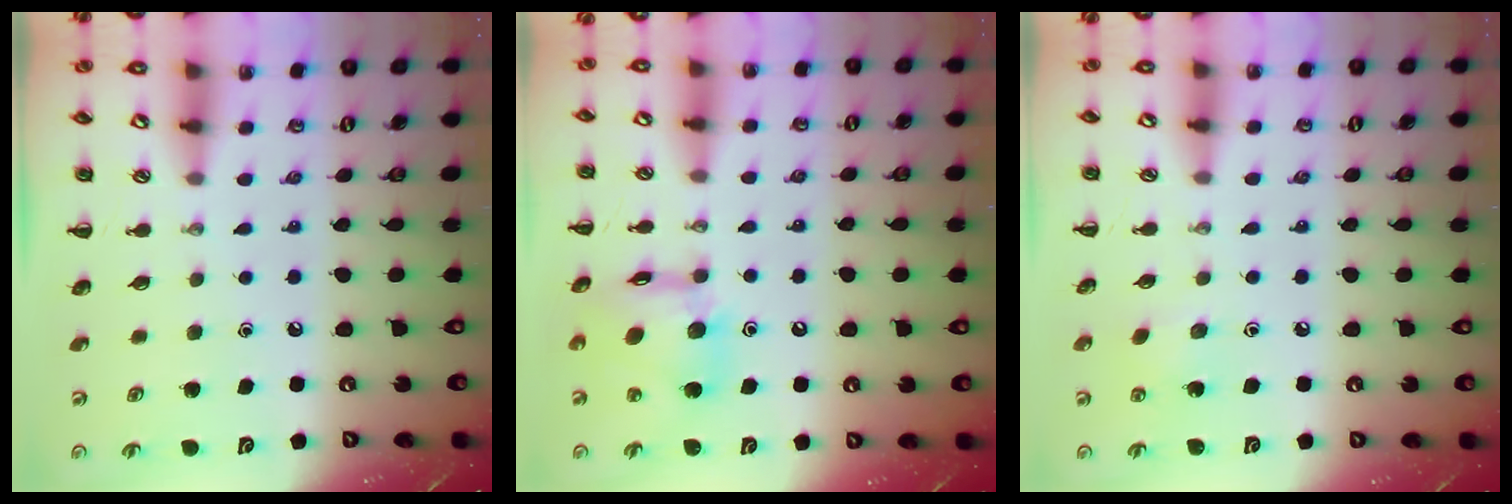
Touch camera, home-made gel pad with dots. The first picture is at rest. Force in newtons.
{"total": 14.0, "press": 13.8, "slide": 2.5}
{"total": 2.7, "press": 2.6, "slide": 0.8}